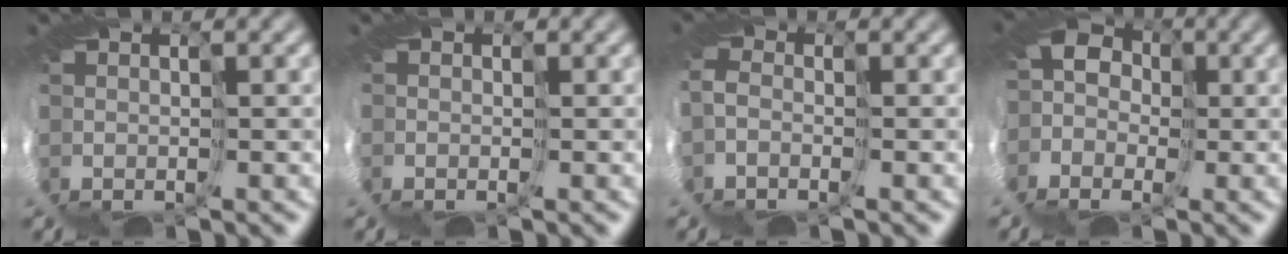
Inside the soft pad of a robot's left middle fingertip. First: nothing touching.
{"total": 0.7, "force": [-0.1, 0.6, 0.3], "torque": [-0.006, 0.005, -0.006]}
{"total": 1.5, "force": [-0.9, 1.0, 0.8], "torque": [-0.036, 0.001, -0.020]}
{"total": 6.7, "force": [-2.3, 6.0, 2.1], "torque": [-0.061, -0.006, -0.054]}